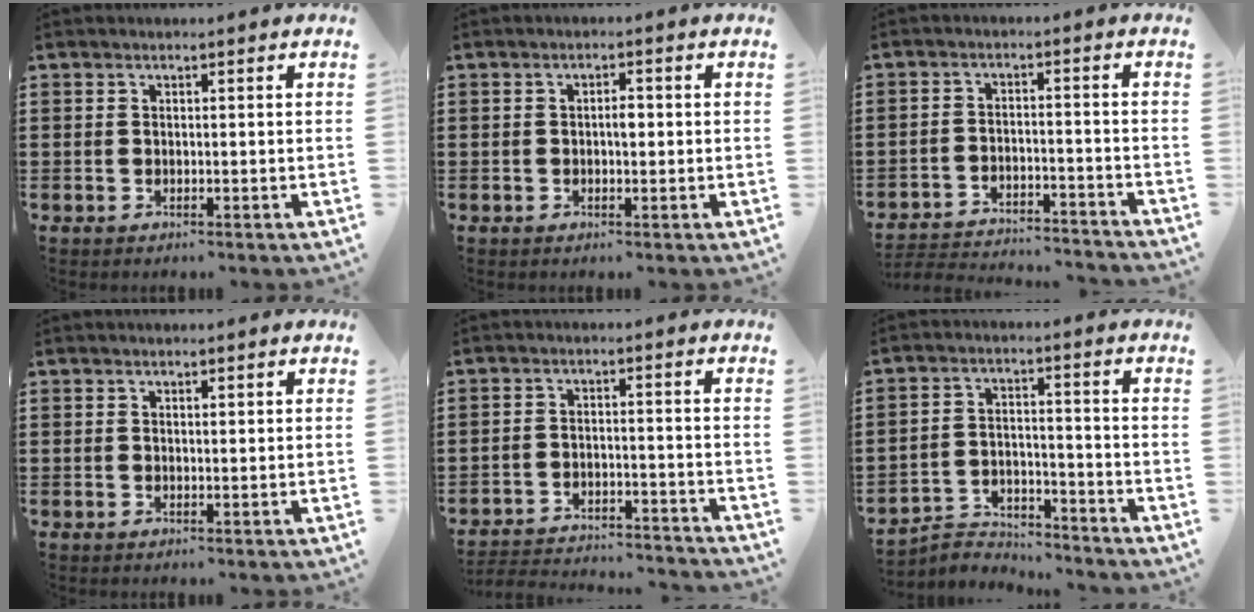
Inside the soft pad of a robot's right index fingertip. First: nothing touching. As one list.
[{"total": 1.9, "force": [-0.1, 0.7, 1.7], "torque": [-0.033, 0.001, -0.002]}, {"total": 3.8, "force": [-3.8, 0.1, 0.5], "torque": [-0.022, -0.002, -0.082]}, {"total": 0.6, "force": [0.3, 0.2, 0.4], "torque": [-0.008, 0.002, 0.006]}, {"total": 3.6, "force": [-3.5, 0.1, 0.4], "torque": [-0.013, 0.001, -0.075]}, {"total": 4.2, "force": [-4.1, 0.7, 0.2], "torque": [-0.009, 0.008, -0.086]}]